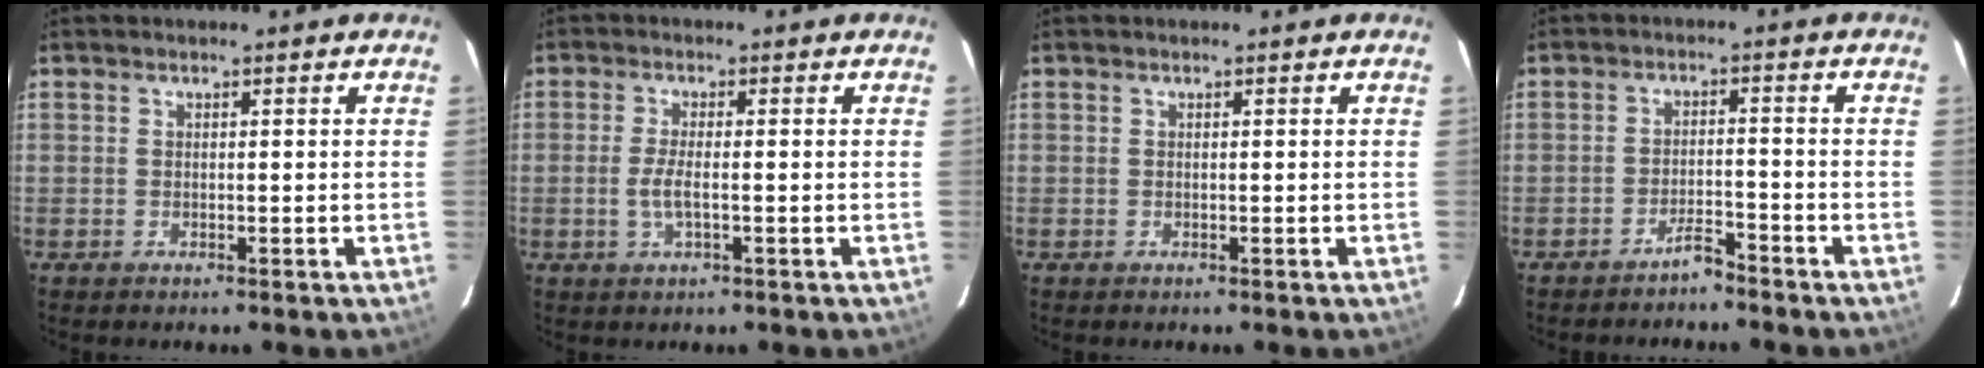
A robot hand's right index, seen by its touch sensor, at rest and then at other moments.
{"total": 3.8, "force": [-0.9, 0.8, 3.6], "torque": [-0.073, -0.003, -0.018]}
{"total": 0.0}
{"total": 3.1, "force": [-2.9, 0.3, 0.9], "torque": [-0.026, 0.006, -0.046]}